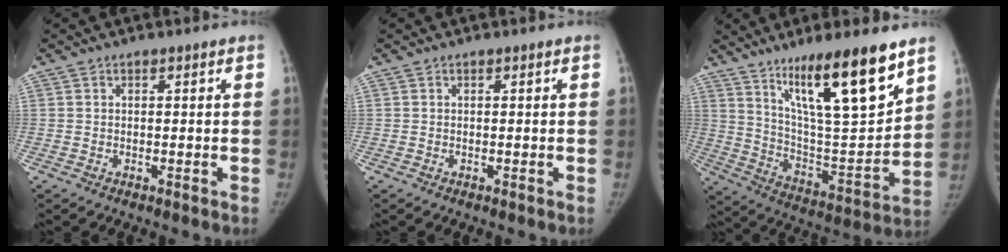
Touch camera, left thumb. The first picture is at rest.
{"total": 0.0}
{"total": 22.0, "force": [13.5, 4.4, 16.8], "torque": [-0.248, -0.074, 0.237]}